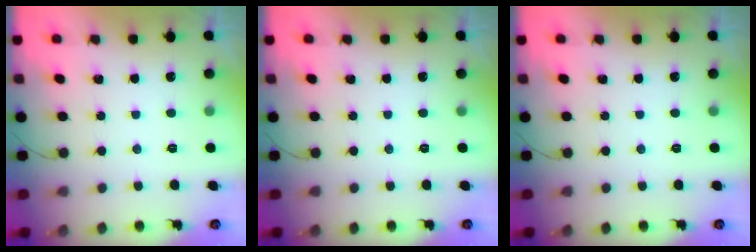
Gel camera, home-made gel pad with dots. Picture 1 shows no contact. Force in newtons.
{"total": 0.0}
{"total": 0.0}